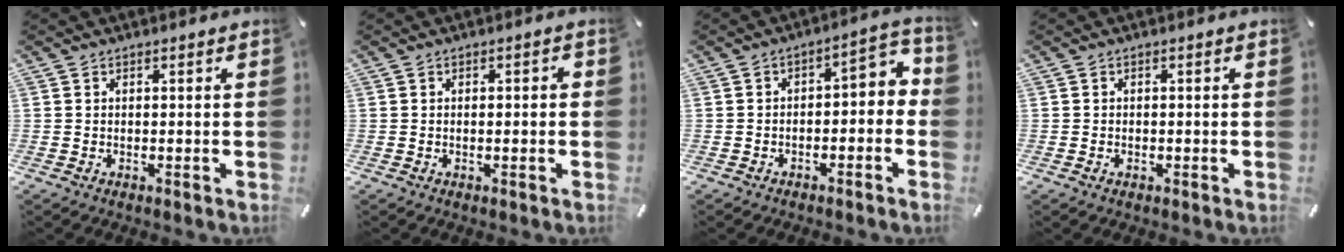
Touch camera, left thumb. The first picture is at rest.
{"total": 1.8, "force": [-0.3, 0.7, 1.6], "torque": [-0.028, 0.005, -0.007]}
{"total": 4.7, "force": [-1.8, 2.6, 3.5], "torque": [-0.055, 0.004, -0.042]}
{"total": 1.0, "force": [-0.4, 0.6, 0.6], "torque": [-0.012, 0.000, -0.008]}